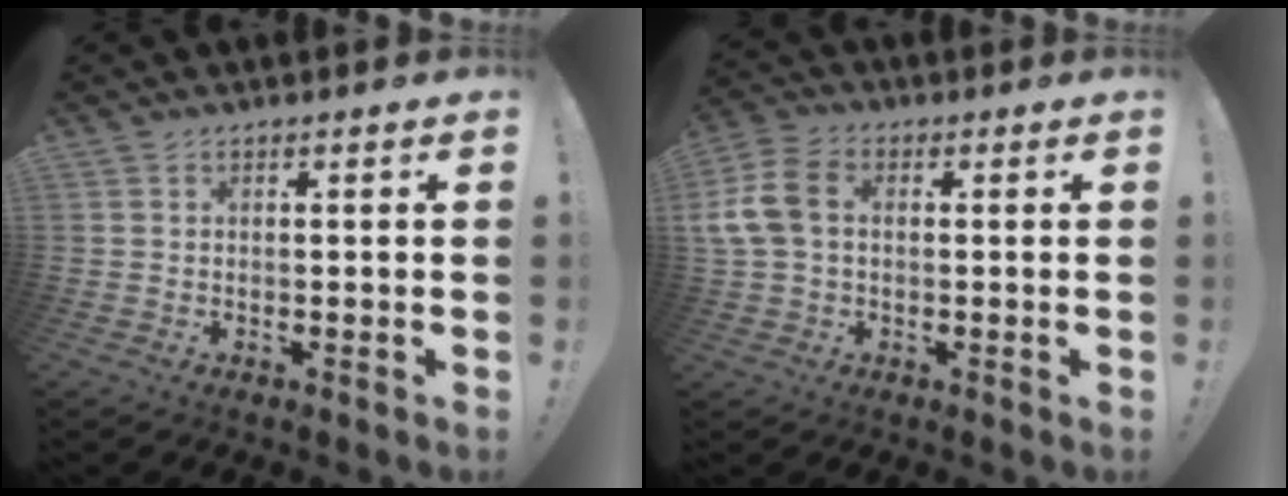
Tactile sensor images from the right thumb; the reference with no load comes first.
{"total": 10.5, "force": [1.2, 7.3, 7.4], "torque": [-0.171, 0.014, 0.031]}